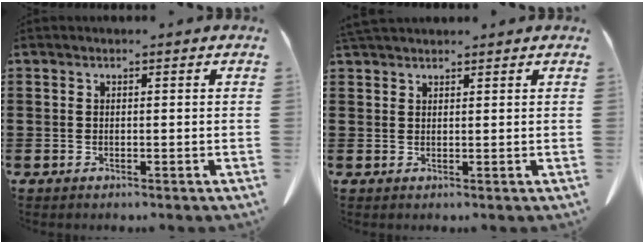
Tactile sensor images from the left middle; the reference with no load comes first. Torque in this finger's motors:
{"motor_torque": [0.40, -0.02, 0.26, 0.14]}